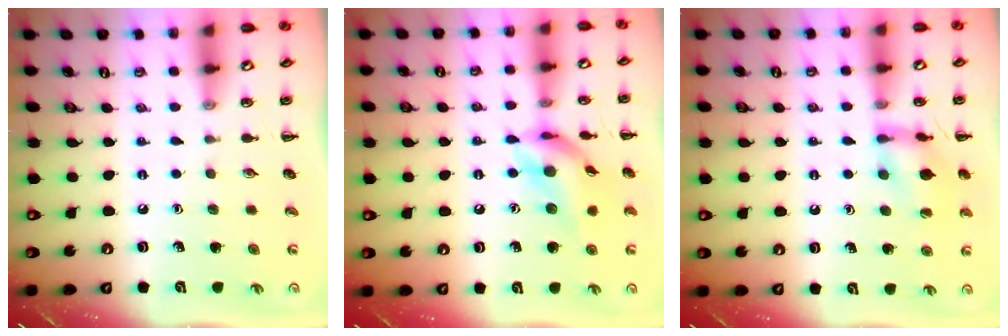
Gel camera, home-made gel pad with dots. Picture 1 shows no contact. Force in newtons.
{"total": 13.4, "press": 13.2, "slide": 2.3}
{"total": 13.1, "press": 13.0, "slide": 0.6}